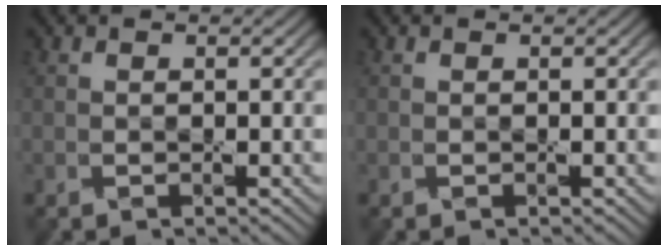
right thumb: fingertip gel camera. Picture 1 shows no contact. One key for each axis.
{"total": 0.0}